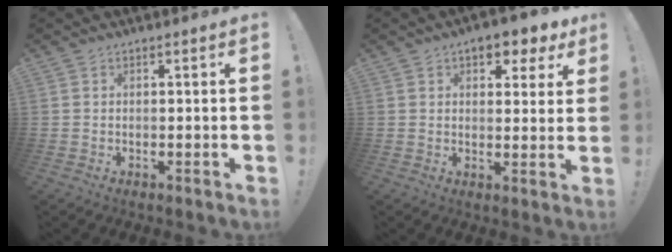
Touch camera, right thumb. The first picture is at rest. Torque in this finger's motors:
{"motor_torque": [0.40, 0.52, 0.94, 0.06, -0.02]}